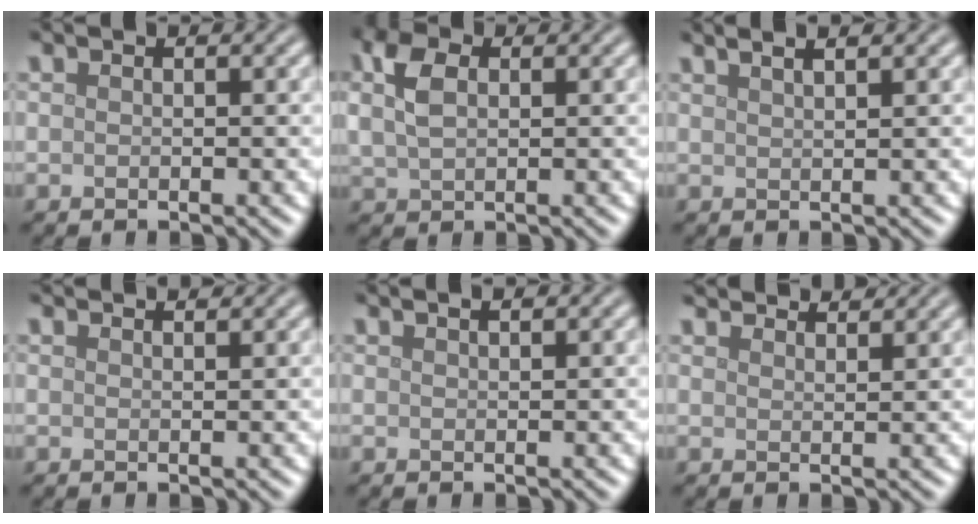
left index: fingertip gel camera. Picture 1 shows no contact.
{"total": 3.8, "force": [1.3, 2.3, 2.7], "torque": [-0.065, 0.006, 0.023]}
{"total": 4.0, "force": [2.6, 1.7, 2.6], "torque": [-0.012, 0.033, 0.002]}
{"total": 2.4, "force": [2.1, 0.5, 0.9], "torque": [-0.003, 0.003, 0.012]}
{"total": 1.7, "force": [1.3, 0.6, 1.0], "torque": [-0.002, -0.001, 0.001]}
{"total": 5.0, "force": [4.7, 0.7, 1.5], "torque": [-0.023, 0.006, 0.057]}